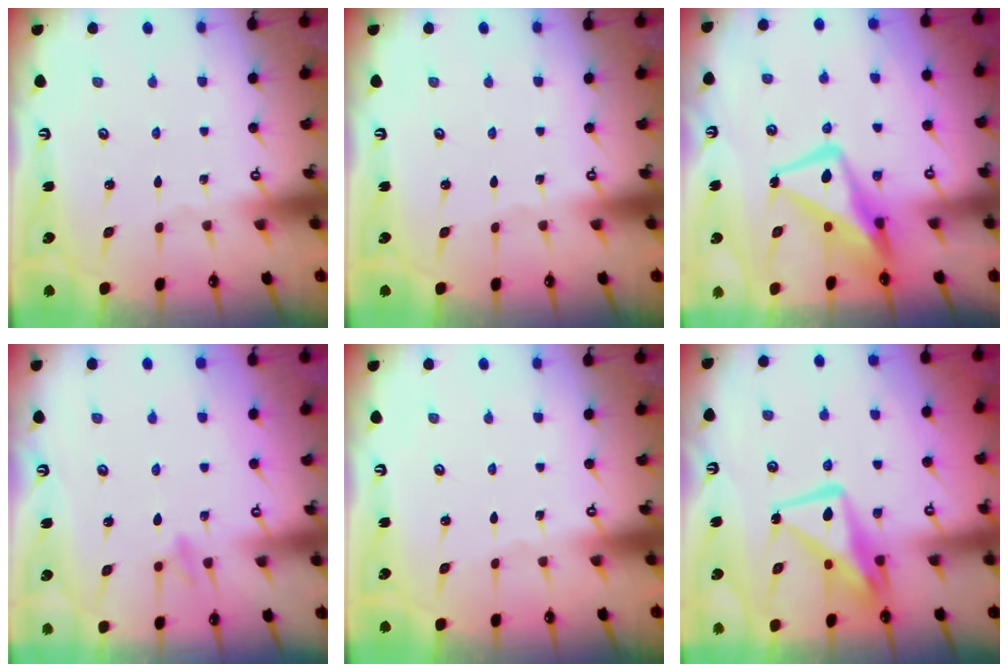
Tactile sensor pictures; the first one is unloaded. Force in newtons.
{"total": 0.0}
{"total": 14.1, "press": 14.0, "slide": 1.7}
{"total": 9.3, "press": 9.3, "slide": 0.9}
{"total": 0.0}
{"total": 12.1, "press": 12.0, "slide": 1.3}